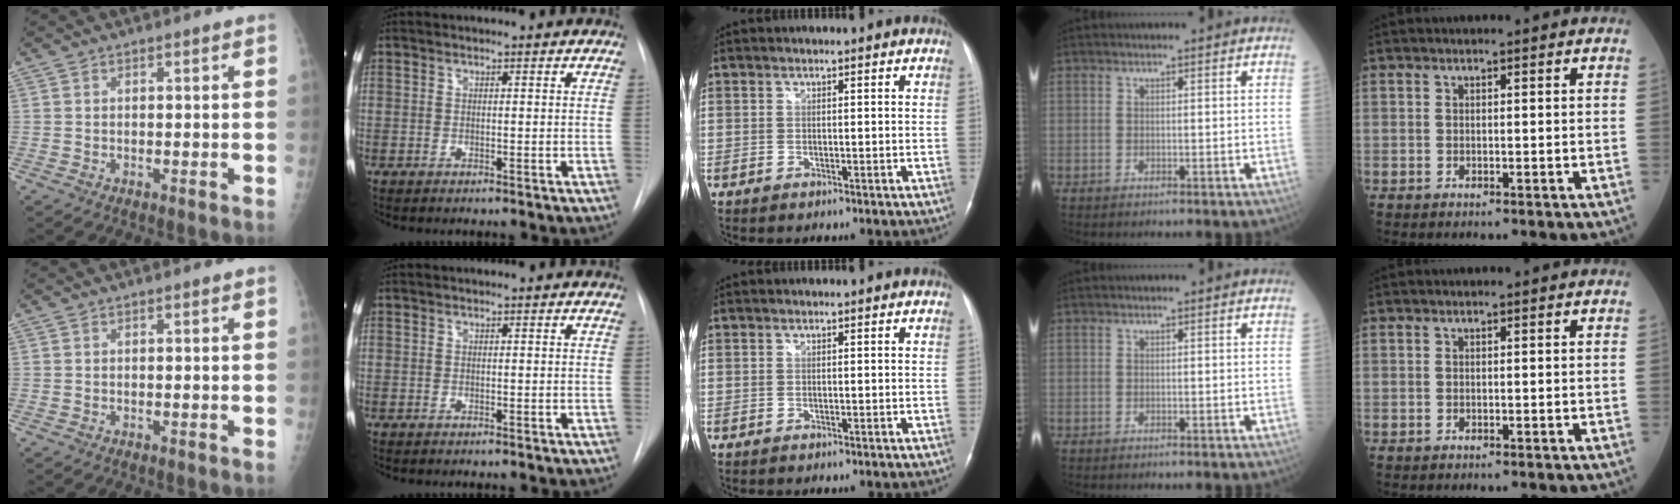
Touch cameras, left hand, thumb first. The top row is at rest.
{}